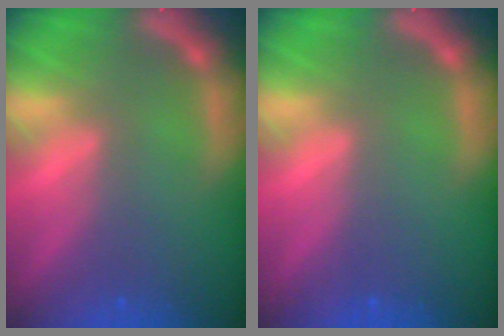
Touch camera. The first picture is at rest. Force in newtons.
{"total": 0.0}